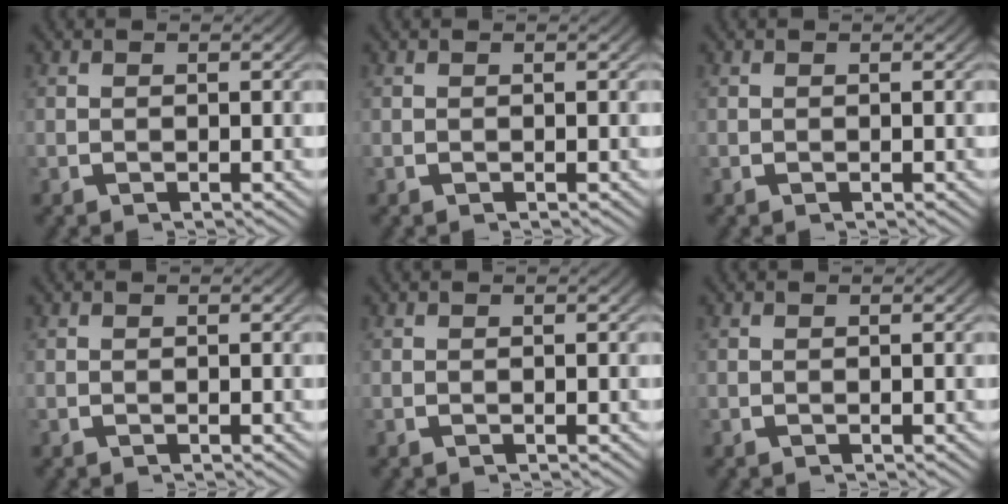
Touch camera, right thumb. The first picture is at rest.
{"total": 0.0}
{"total": 0.0}
{"total": 0.0}
{"total": 0.0}
{"total": 0.0}